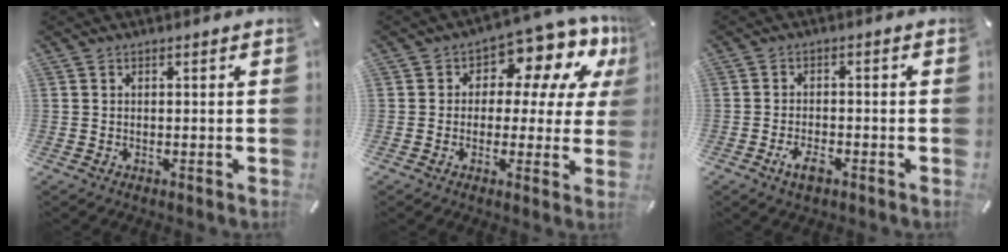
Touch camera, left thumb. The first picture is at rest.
{"total": 9.8, "force": [5.4, 5.9, 5.7], "torque": [-0.085, -0.046, 0.098]}
{"total": 4.1, "force": [-2.3, 1.9, 2.8], "torque": [-0.064, 0.003, -0.045]}